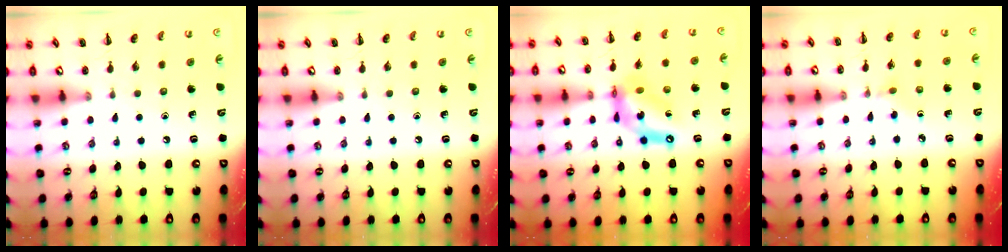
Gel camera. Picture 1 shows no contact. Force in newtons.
{"total": 0.0}
{"total": 12.7, "press": 12.3, "slide": 3.2}
{"total": 2.8, "press": 2.5, "slide": 1.2}